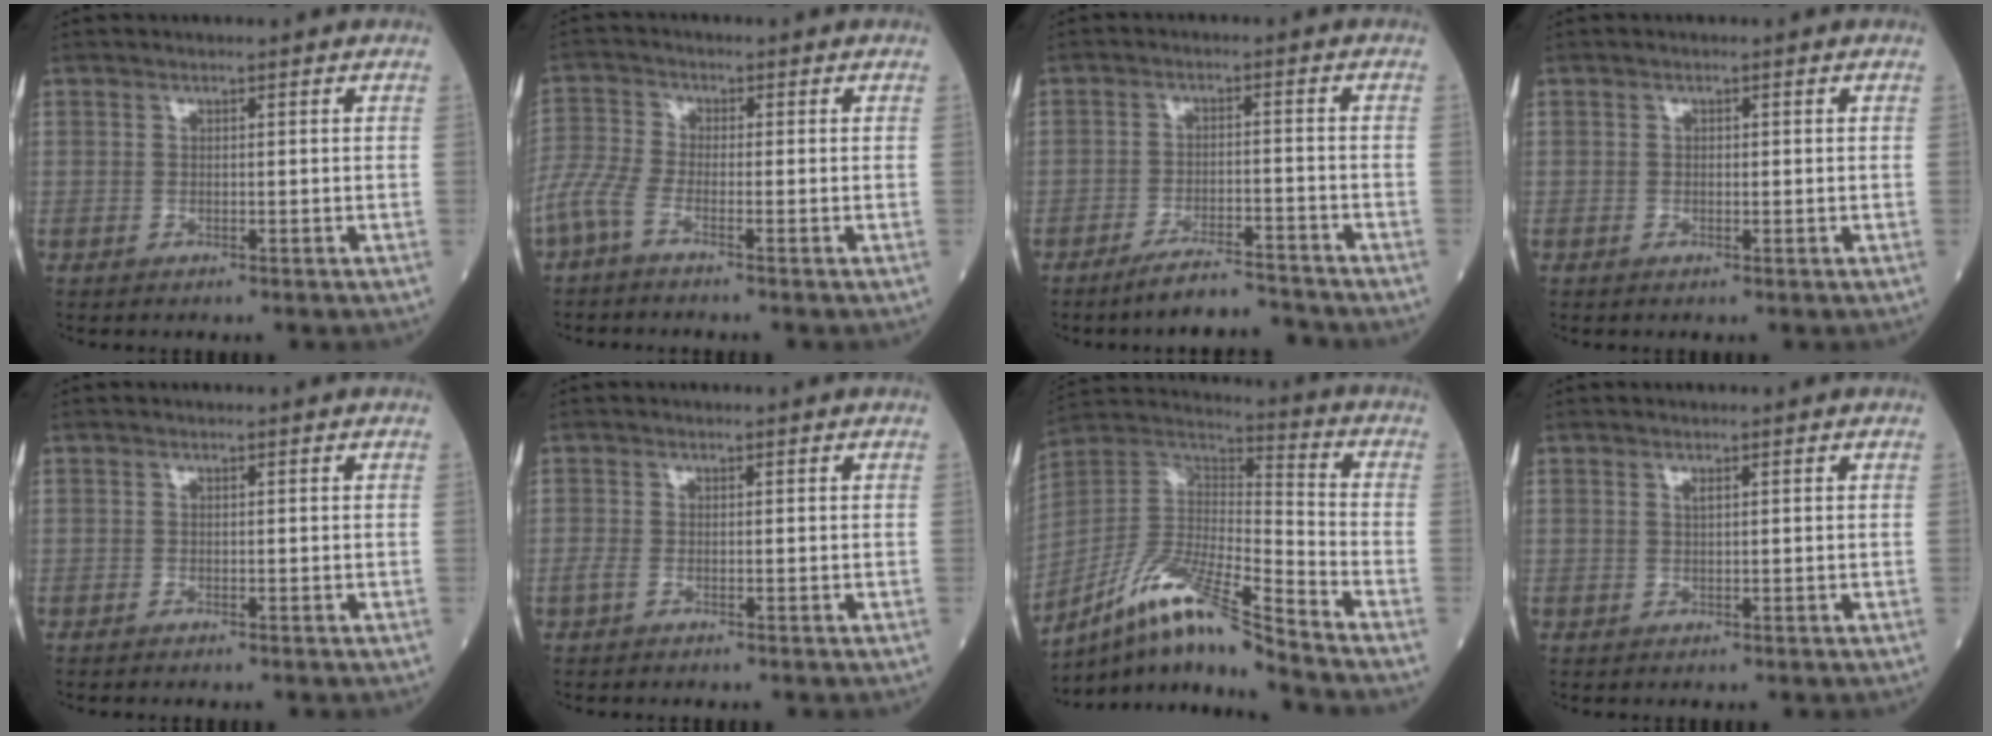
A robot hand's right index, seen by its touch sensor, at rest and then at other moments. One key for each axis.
{"total": 5.0, "fx": -3.2, "fy": 0.9, "fz": 3.6, "tx": -0.101, "ty": 0.000, "tz": -0.076}
{"total": 5.9, "fx": -5.5, "fy": 0.3, "fz": 2.0, "tx": -0.036, "ty": -0.009, "tz": -0.099}
{"total": 0.6, "fx": 0.0, "fy": 0.4, "fz": 0.5, "tx": -0.010, "ty": -0.001, "tz": 0.001}
{"total": 0.0}
{"total": 0.9, "fx": -0.5, "fy": 0.3, "fz": 0.7, "tx": -0.016, "ty": 0.000, "tz": -0.012}
{"total": 15.7, "fx": -11.5, "fy": 1.2, "fz": 10.7, "tx": -0.207, "ty": 0.008, "tz": -0.208}
{"total": 0.6, "fx": 0.3, "fy": 0.1, "fz": 0.5, "tx": -0.012, "ty": -0.001, "tz": 0.006}